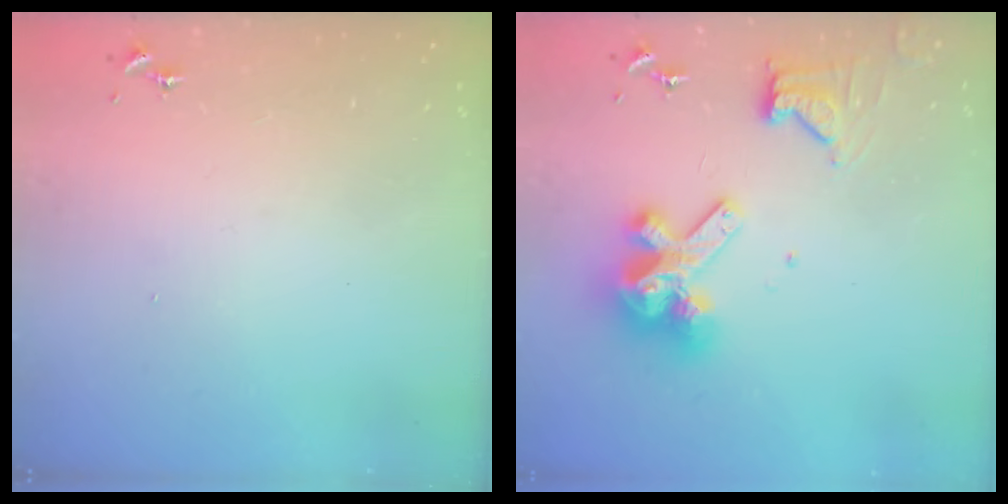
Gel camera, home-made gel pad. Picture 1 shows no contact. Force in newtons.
{"total": 15.0, "press": 14.8, "slide": 1.9}